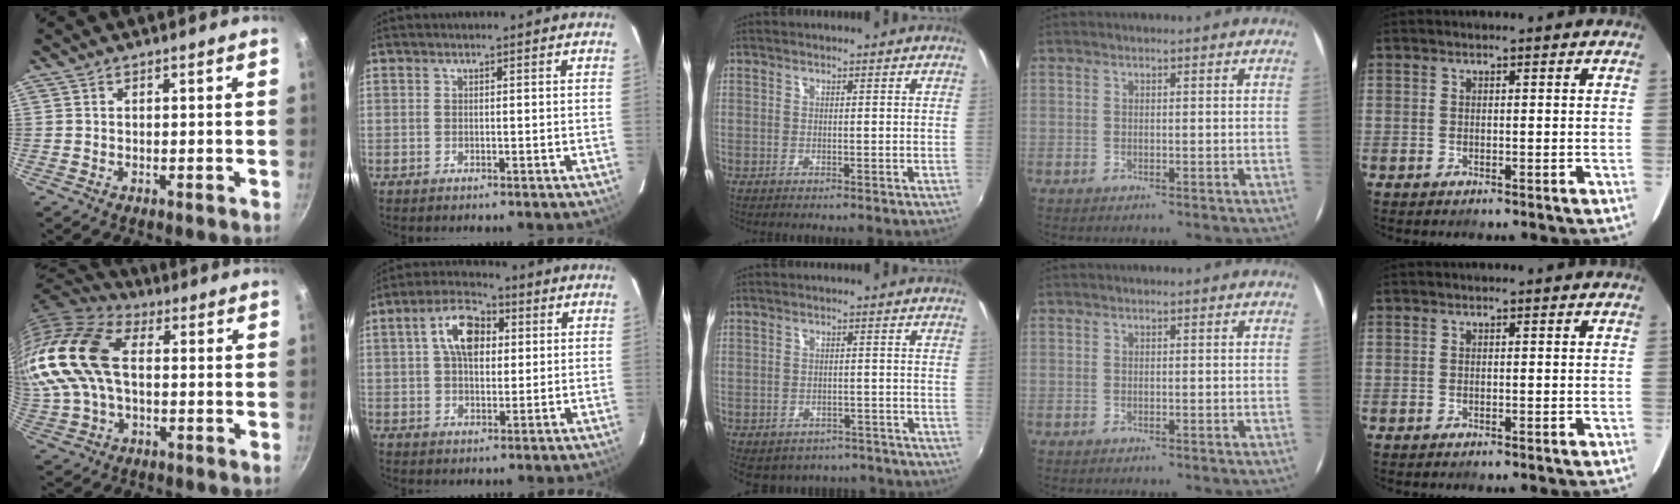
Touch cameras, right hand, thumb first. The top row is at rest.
{"thumb": {"total": 22.0, "force": [2.4, 13.8, 17.0], "torque": [-0.374, 0.029, 0.036]}, "index": {"total": 9.6, "force": [2.5, 5.7, 7.3], "torque": [-0.132, 0.027, 0.042]}, "middle": {"total": 11.5, "force": [-9.0, 5.9, 4.1], "torque": [-0.092, -0.006, -0.106]}}